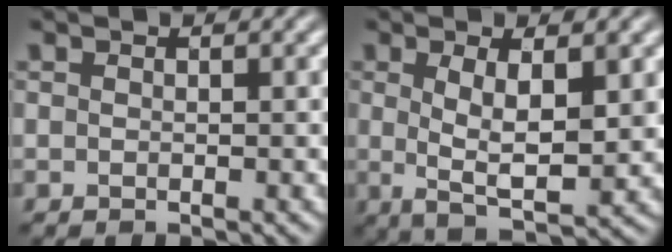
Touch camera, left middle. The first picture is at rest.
{"total": 5.1, "force": [0.6, 1.5, 4.8], "torque": [-0.085, -0.008, 0.009]}